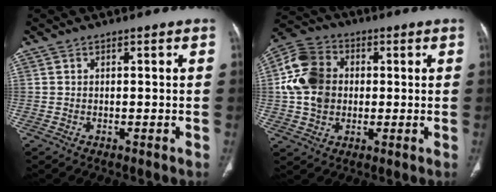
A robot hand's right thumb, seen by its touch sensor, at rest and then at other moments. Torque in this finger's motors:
{"motor_torque": [0.60, 0.56, 1.28, 0.07, 0.26]}